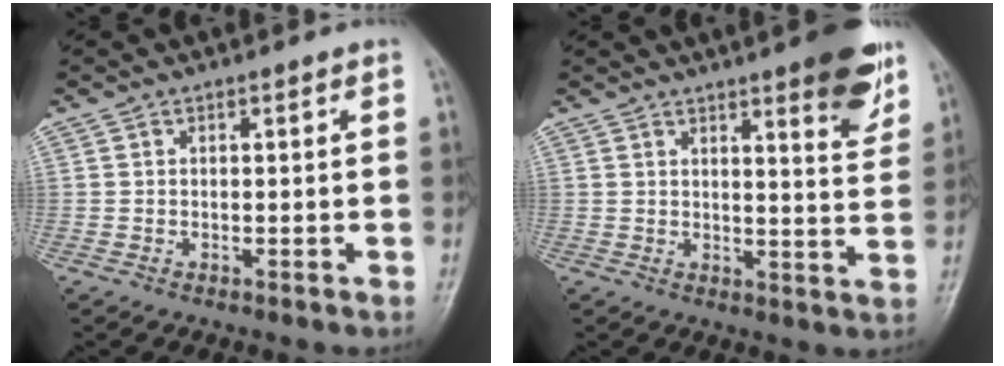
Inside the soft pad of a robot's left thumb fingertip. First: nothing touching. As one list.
[{"total": 9.8, "force": [6.1, 2.1, 7.4], "torque": [-0.073, -0.033, 0.076]}]